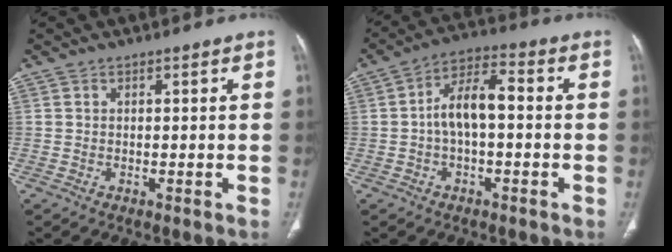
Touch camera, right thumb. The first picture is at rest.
{"total": 8.4, "force": [-0.5, 4.1, 7.3], "torque": [-0.131, 0.034, -0.016]}